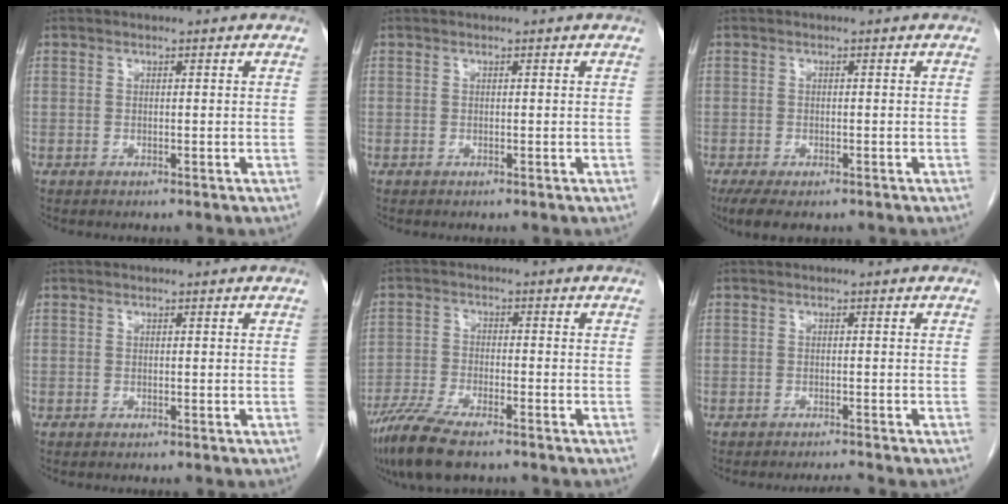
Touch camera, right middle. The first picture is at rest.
{"total": 0.0}
{"total": 4.6, "force": [-3.2, 1.7, 2.9], "torque": [-0.054, -0.013, -0.049]}
{"total": 0.0}
{"total": 9.4, "force": [-7.1, 1.9, 5.9], "torque": [-0.110, -0.024, -0.124]}
{"total": 1.7, "force": [-1.6, -0.7, 0.1], "torque": [-0.004, -0.008, -0.023]}